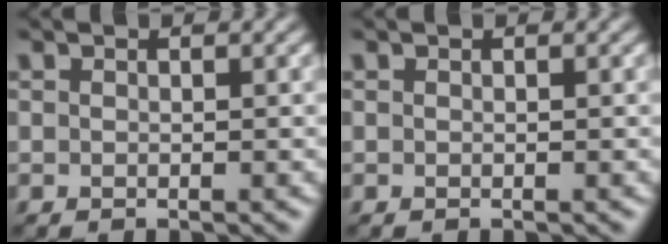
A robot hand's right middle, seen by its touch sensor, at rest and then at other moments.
{"total": 0.0}